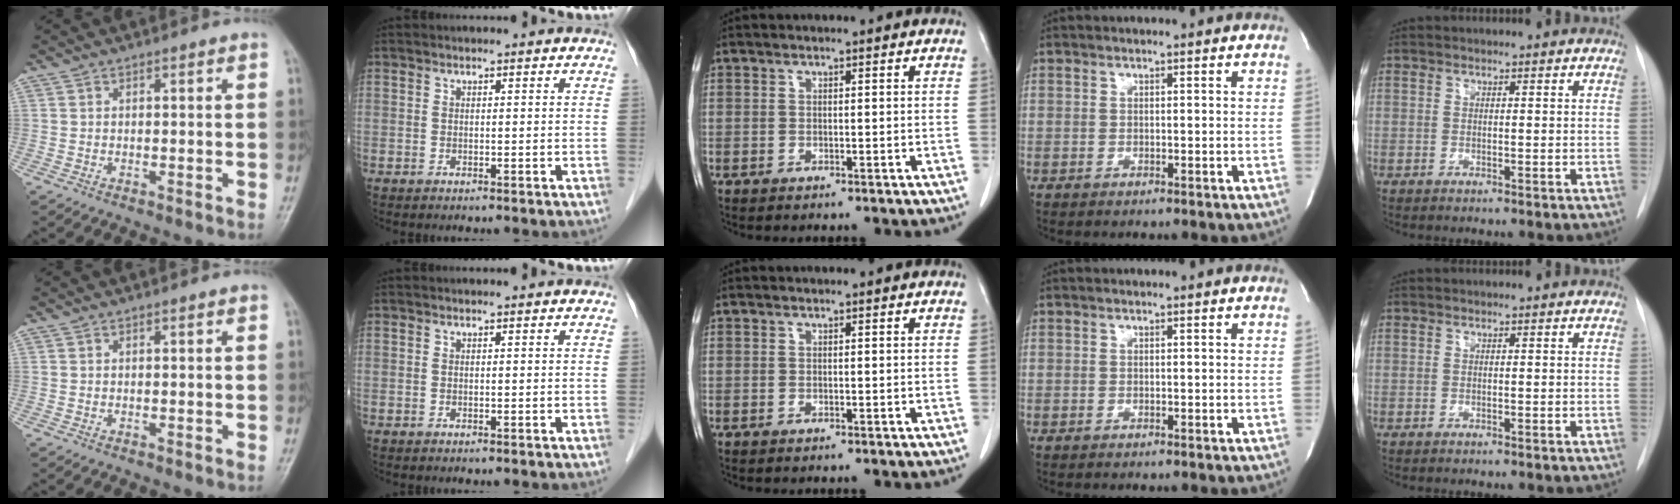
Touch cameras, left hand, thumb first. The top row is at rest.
{}